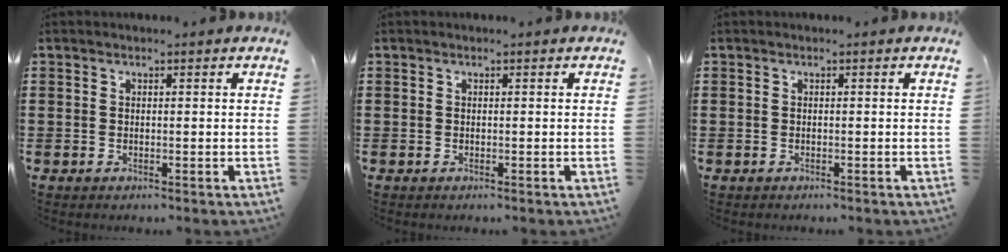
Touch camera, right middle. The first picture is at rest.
{"total": 0.0}
{"total": 0.0}